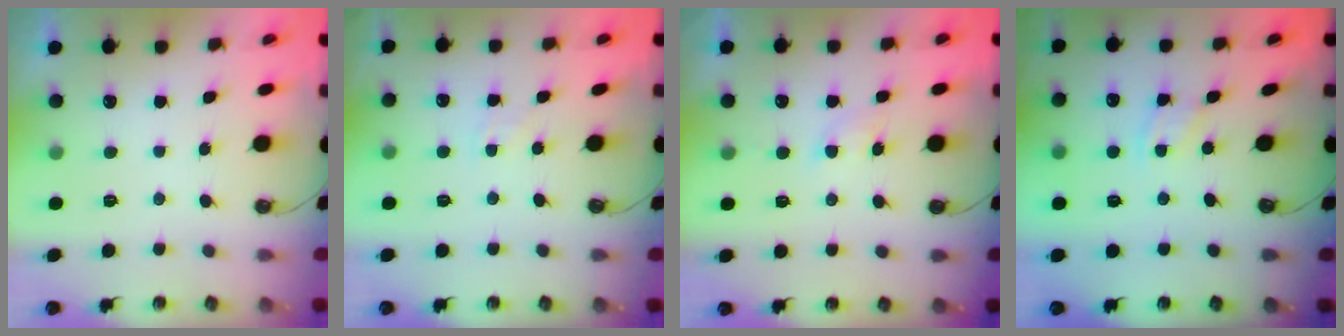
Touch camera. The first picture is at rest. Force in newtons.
{"total": 2.7, "press": 2.7, "slide": 0.4}
{"total": 2.9, "press": 2.9, "slide": 0.5}
{"total": 3.4, "press": 3.4, "slide": 0.5}